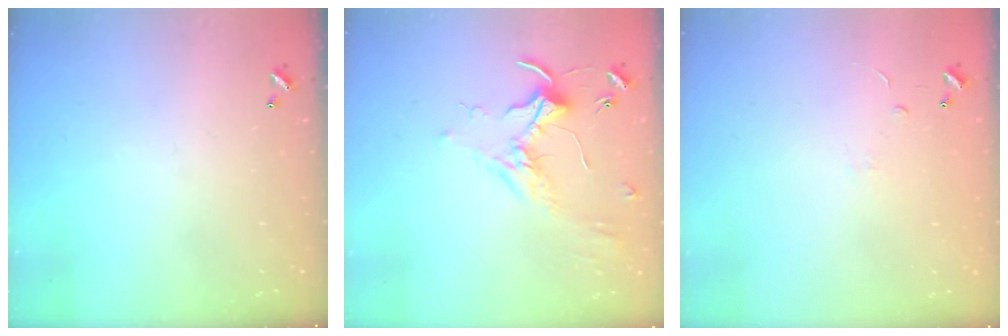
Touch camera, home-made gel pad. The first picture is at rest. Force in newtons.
{"total": 1.8, "press": 1.8, "slide": 0.4}
{"total": 6.5, "press": 6.5, "slide": 0.6}